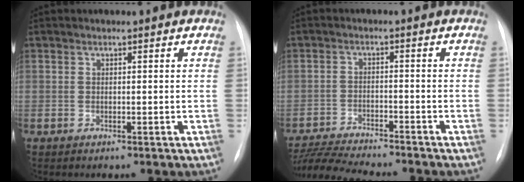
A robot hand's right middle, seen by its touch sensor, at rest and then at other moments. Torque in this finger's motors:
{"motor_torque": [0.26, -0.33, 0.10, 0.02]}